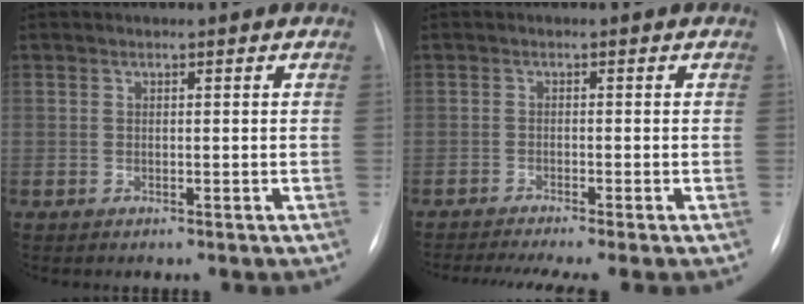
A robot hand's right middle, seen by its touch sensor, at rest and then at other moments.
{"total": 7.3, "force": [-5.7, -0.1, 4.5], "torque": [-0.062, -0.013, -0.089]}